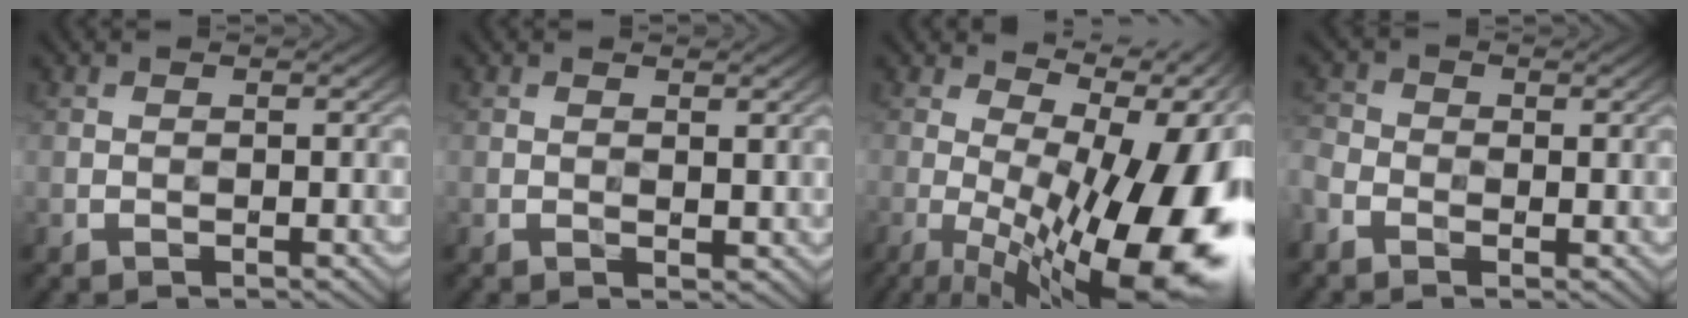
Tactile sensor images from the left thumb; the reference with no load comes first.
{"total": 1.0, "force": [0.6, 0.5, 0.6], "torque": [-0.009, -0.003, 0.012]}
{"total": 21.0, "force": [-2.2, 8.3, 19.1], "torque": [-0.219, 0.009, -0.022]}
{"total": 3.4, "force": [-1.7, 2.4, 1.7], "torque": [-0.051, -0.002, -0.047]}